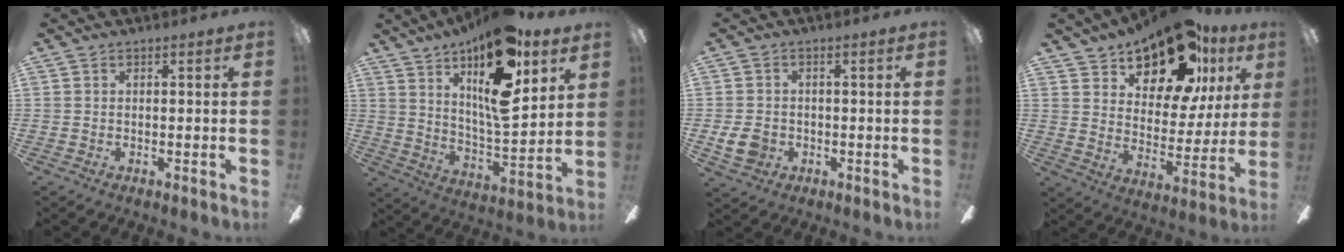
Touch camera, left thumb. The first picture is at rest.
{"total": 20.8, "force": [12.1, 6.7, 15.5], "torque": [-0.259, -0.069, 0.193]}
{"total": 5.5, "force": [-1.3, 4.5, 3.0], "torque": [-0.061, 0.006, -0.023]}
{"total": 19.5, "force": [14.4, 8.8, 9.9], "torque": [-0.171, -0.087, 0.249]}